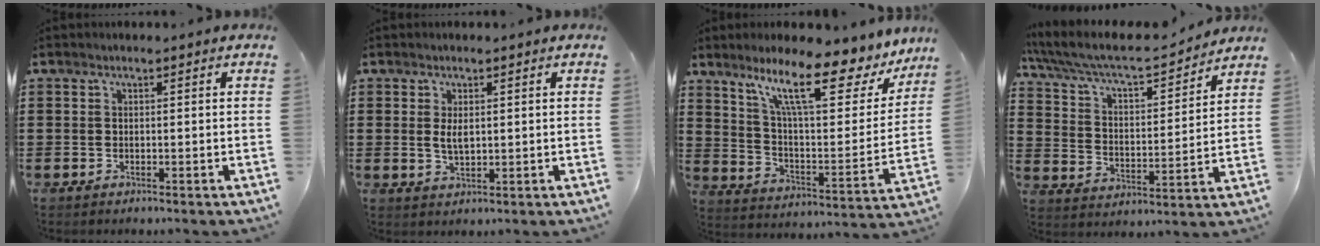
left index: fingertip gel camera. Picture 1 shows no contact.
{"total": 2.7, "force": [0.4, 1.2, 2.4], "torque": [-0.049, 0.003, 0.007]}
{"total": 14.5, "force": [9.7, 2.7, 10.4], "torque": [-0.205, -0.042, 0.156]}
{"total": 7.3, "force": [6.5, 1.1, 3.1], "torque": [-0.089, -0.043, 0.106]}